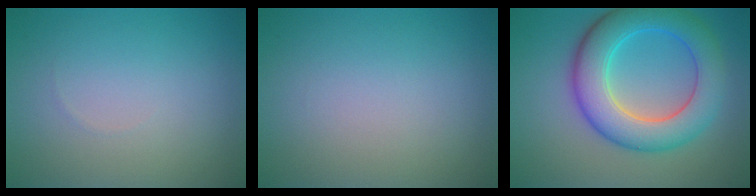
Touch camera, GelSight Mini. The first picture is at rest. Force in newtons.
{"total": 0.0}
{"total": 8.2, "press": 8.2, "slide": 0.1}